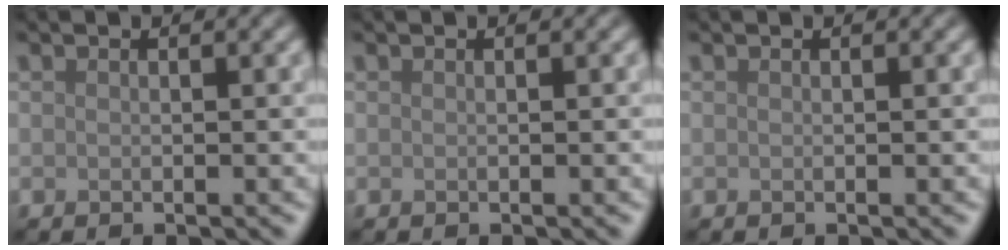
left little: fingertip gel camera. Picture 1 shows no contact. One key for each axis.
{"total": 0.0}
{"total": 0.0}